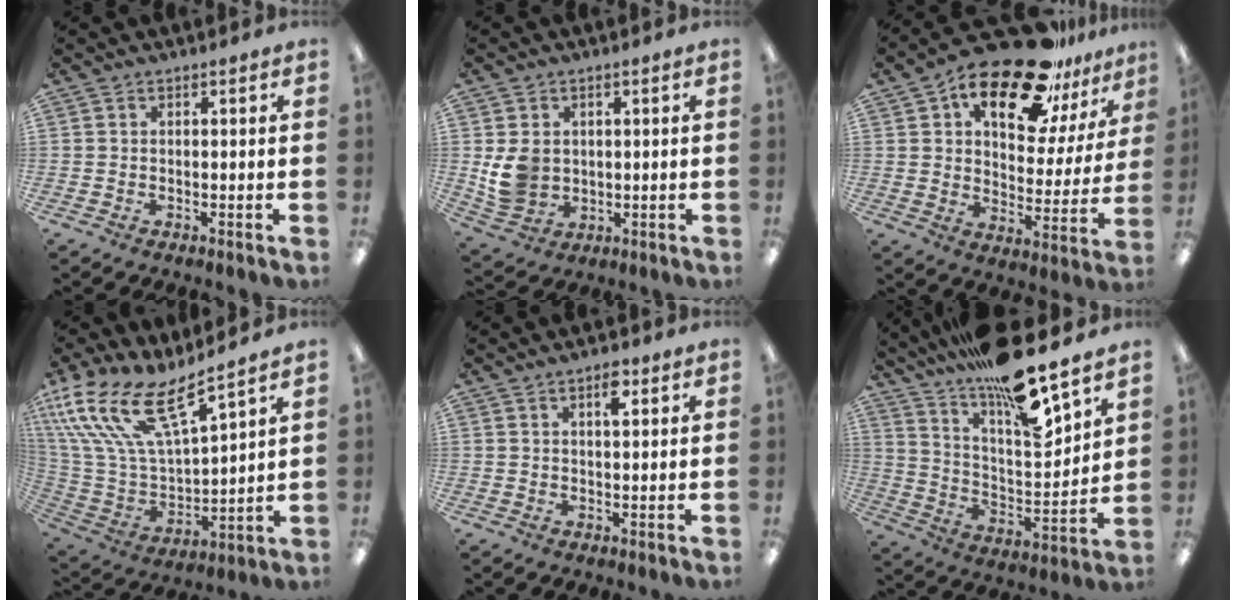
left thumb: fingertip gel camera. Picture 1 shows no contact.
{"total": 7.4, "force": [0.8, 6.4, 3.7], "torque": [-0.078, 0.006, 0.019]}
{"total": 21.7, "force": [15.5, 8.9, 12.4], "torque": [-0.195, -0.094, 0.262]}
{"total": 19.9, "force": [13.2, 7.2, 13.0], "torque": [-0.281, -0.093, 0.236]}
{"total": 3.9, "force": [2.3, 1.4, 2.8], "torque": [-0.038, -0.005, 0.034]}
{"total": 18.3, "force": [14.9, 2.1, 10.4], "torque": [-0.183, -0.113, 0.248]}